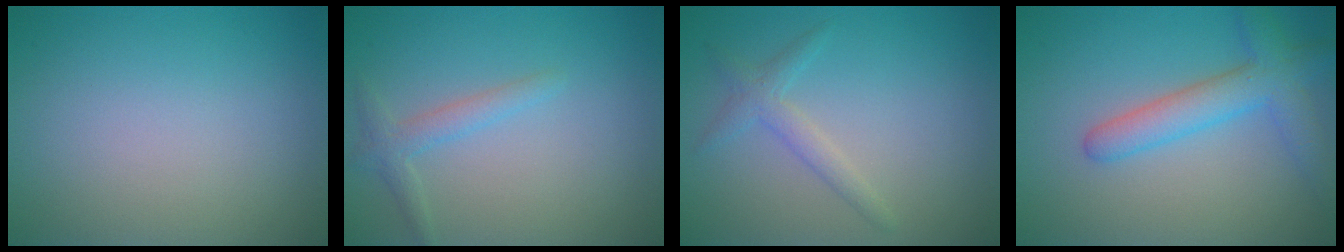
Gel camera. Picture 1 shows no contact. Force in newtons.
{"total": 1.8, "press": 1.8, "slide": 0.1}
{"total": 1.8, "press": 1.8, "slide": 0.0}
{"total": 4.4, "press": 4.4, "slide": 0.1}